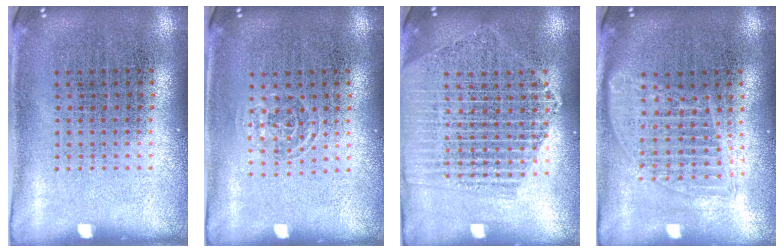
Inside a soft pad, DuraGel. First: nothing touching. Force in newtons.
{"total": 0.7, "press": 0.5, "slide": 0.6}
{"total": 2.0, "press": 1.8, "slide": 0.9}
{"total": 1.6, "press": 1.4, "slide": 0.8}